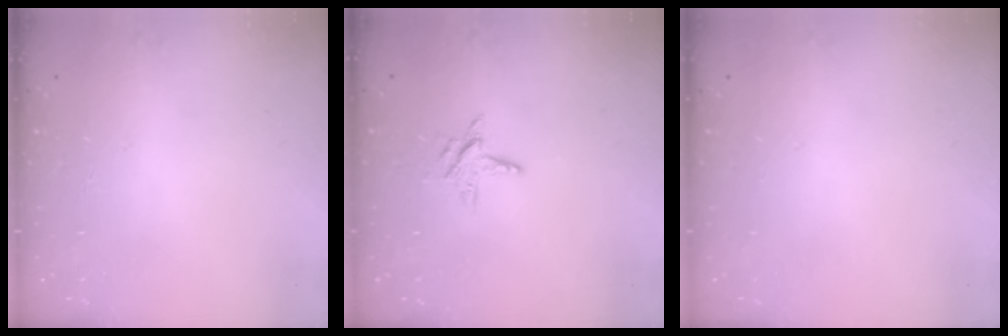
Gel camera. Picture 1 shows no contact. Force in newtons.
{"total": 5.4, "press": 5.4, "slide": 0.5}
{"total": 0.0}